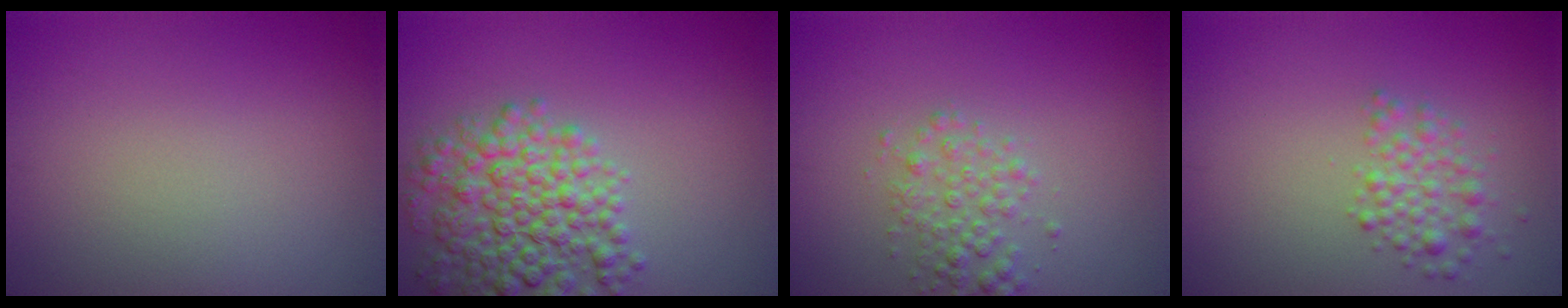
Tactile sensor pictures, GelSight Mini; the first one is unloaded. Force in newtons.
{"total": 7.0, "press": 7.0, "slide": 0.2}
{"total": 2.4, "press": 2.4, "slide": 0.1}
{"total": 2.3, "press": 2.3, "slide": 0.1}